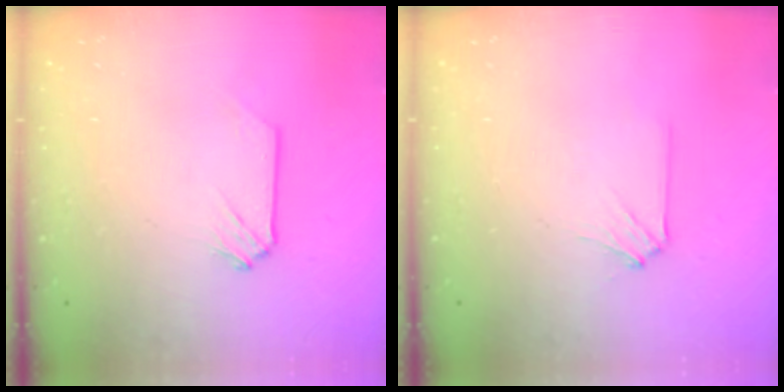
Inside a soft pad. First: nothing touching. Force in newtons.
{"total": 2.4, "press": 2.4, "slide": 0.5}